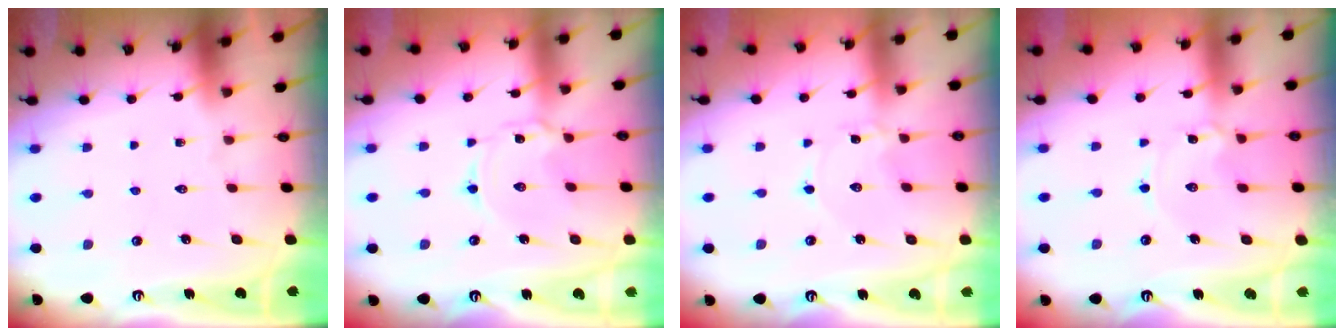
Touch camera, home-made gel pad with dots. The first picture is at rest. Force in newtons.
{"total": 1.7, "press": 1.7, "slide": 0.2}
{"total": 0.7, "press": 0.7, "slide": 0.0}
{"total": 1.6, "press": 1.6, "slide": 0.1}